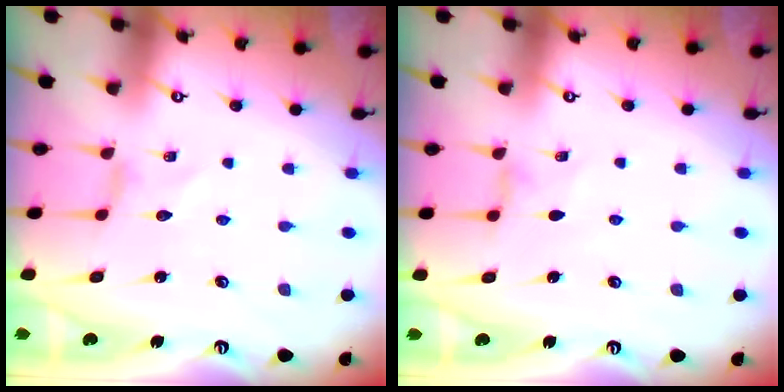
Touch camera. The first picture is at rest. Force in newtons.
{"total": 1.4, "press": 1.4, "slide": 0.4}